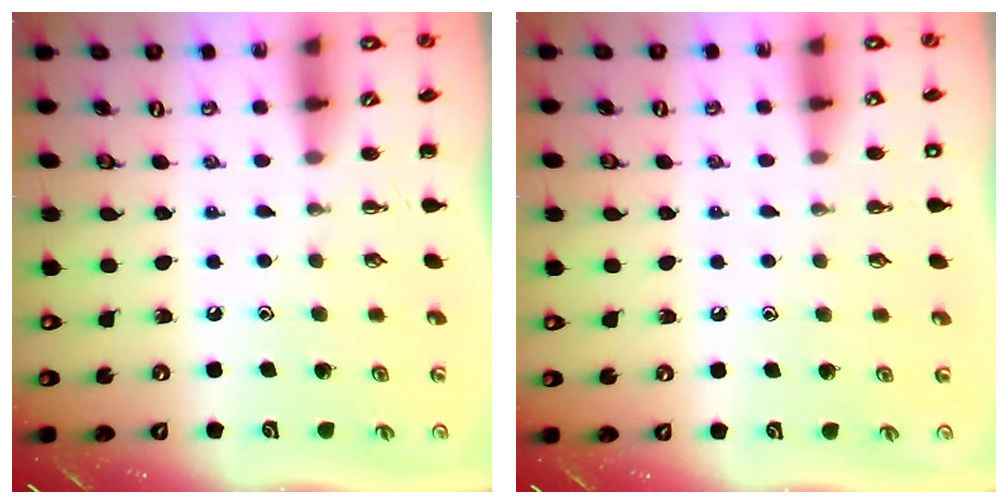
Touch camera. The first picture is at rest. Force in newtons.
{"total": 3.4, "press": 2.5, "slide": 2.3}